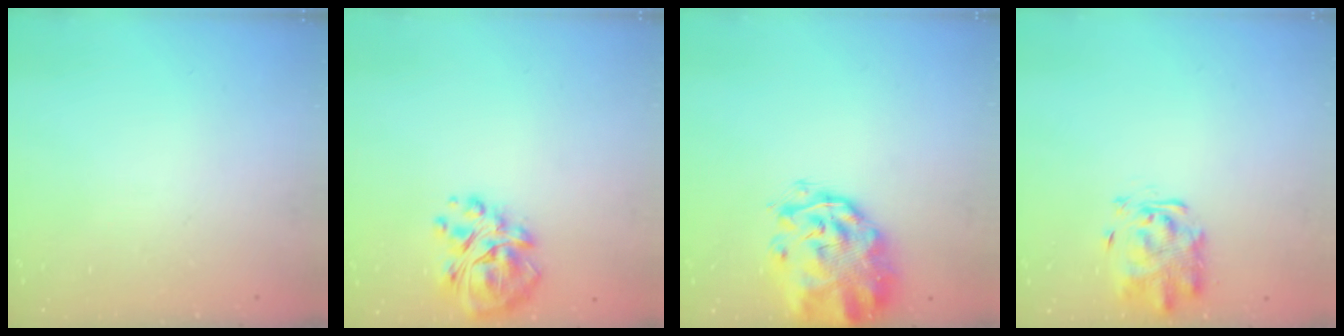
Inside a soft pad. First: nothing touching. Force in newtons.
{"total": 12.1, "press": 11.5, "slide": 3.7}
{"total": 3.4, "press": 3.3, "slide": 1.1}
{"total": 3.3, "press": 2.9, "slide": 1.4}